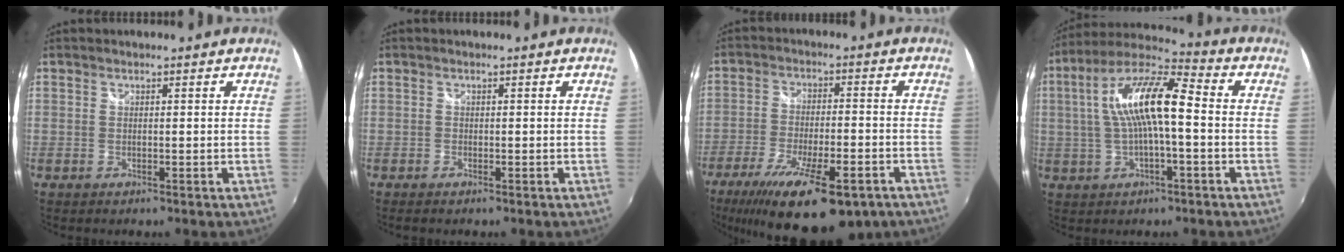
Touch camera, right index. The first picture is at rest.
{"total": 0.7, "force": [-0.6, 0.2, 0.3], "torque": [-0.007, -0.002, -0.012]}
{"total": 21.1, "force": [-13.8, 6.7, 14.6], "torque": [-0.264, -0.055, -0.207]}
{"total": 14.4, "force": [0.4, 3.9, 13.8], "torque": [-0.261, 0.022, 0.002]}